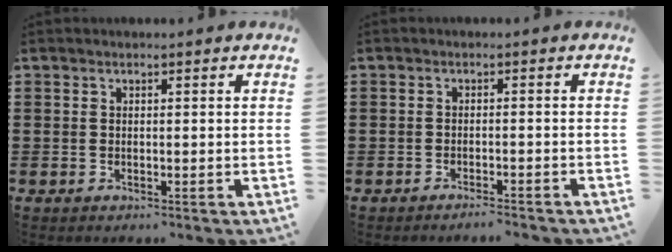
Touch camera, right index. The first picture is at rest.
{"total": 1.6, "force": [-1.5, -0.2, 0.5], "torque": [-0.011, 0.003, -0.030]}